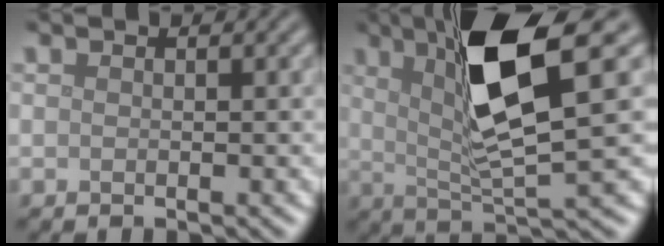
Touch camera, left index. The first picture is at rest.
{"total": 9.1, "force": [3.1, 1.8, 8.4], "torque": [-0.145, -0.002, 0.054]}